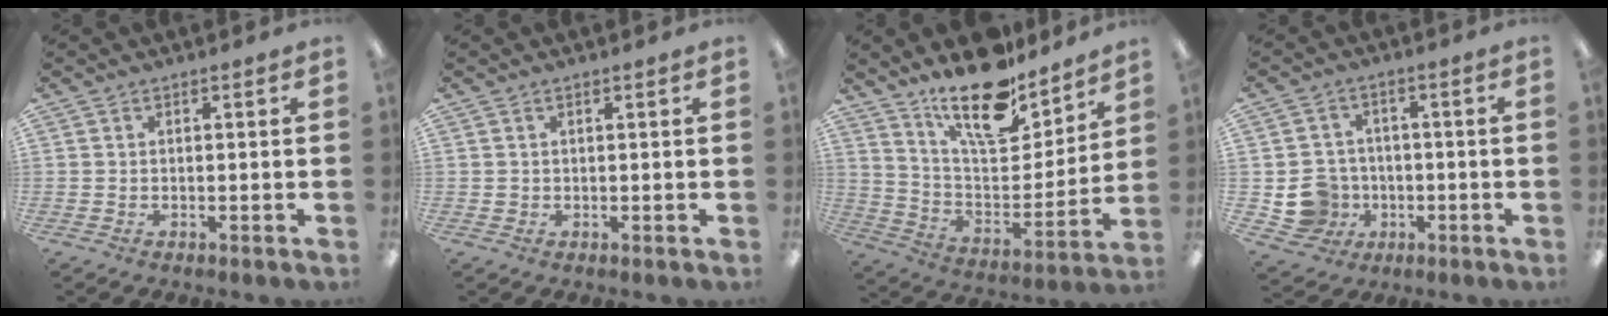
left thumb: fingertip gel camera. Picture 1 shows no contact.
{"total": 0.7, "force": [0.3, 0.6, 0.1], "torque": [-0.004, 0.004, 0.005]}
{"total": 19.7, "force": [15.5, 7.2, 9.8], "torque": [-0.173, -0.104, 0.270]}
{"total": 8.4, "force": [-1.5, 8.0, 2.0], "torque": [-0.061, 0.016, -0.016]}